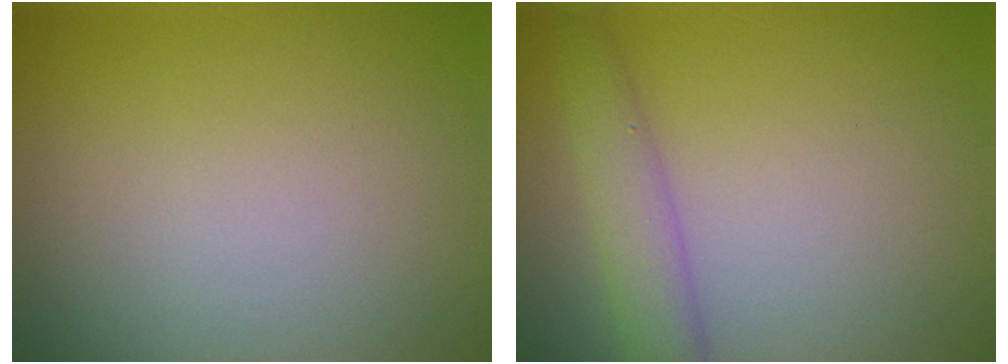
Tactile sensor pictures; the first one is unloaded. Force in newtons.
{"total": 3.1, "press": 3.1, "slide": 0.1}